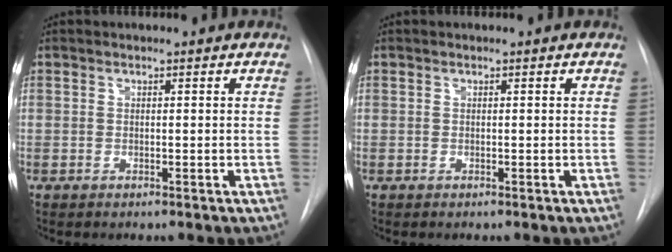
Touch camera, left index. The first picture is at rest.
{"total": 0.0}